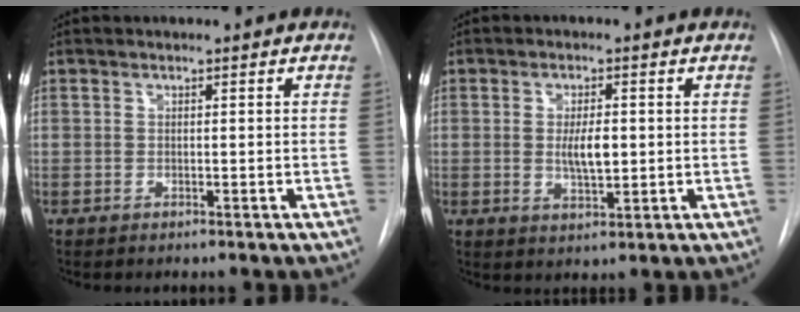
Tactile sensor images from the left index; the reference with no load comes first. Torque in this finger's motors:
{"motor_torque": [1.03, -0.06, 0.14, 0.08]}